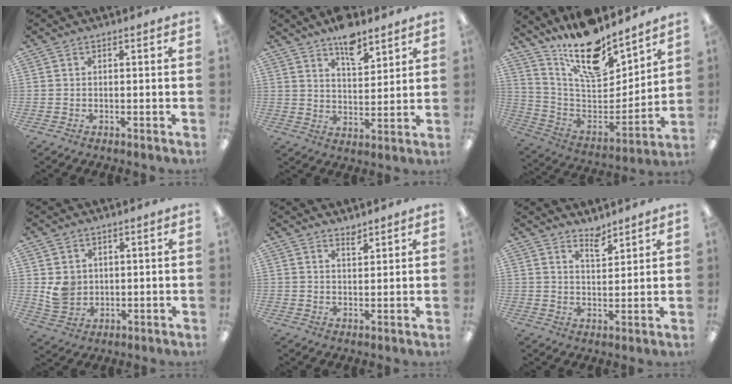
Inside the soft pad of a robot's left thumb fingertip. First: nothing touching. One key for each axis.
{"total": 8.9, "fx": 6.7, "fy": 3.9, "fz": 4.3, "tx": -0.055, "ty": -0.039, "tz": 0.116}
{"total": 18.5, "fx": 15.0, "fy": 6.6, "fz": 8.7, "tx": -0.153, "ty": -0.110, "tz": 0.262}
{"total": 5.5, "fx": 1.5, "fy": 4.9, "fz": 1.9, "tx": -0.020, "ty": 0.001, "tz": 0.030}
{"total": 2.2, "fx": 2.2, "fy": 0.4, "fz": 0.4, "tx": -0.003, "ty": -0.012, "tz": 0.039}
{"total": 4.5, "fx": 4.0, "fy": 1.3, "fz": 1.6, "tx": -0.015, "ty": -0.029, "tz": 0.069}